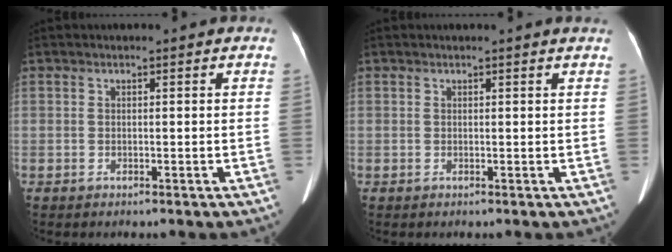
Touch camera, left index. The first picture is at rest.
{"total": 1.7, "force": [1.6, -0.3, 0.5], "torque": [-0.014, 0.000, 0.015]}